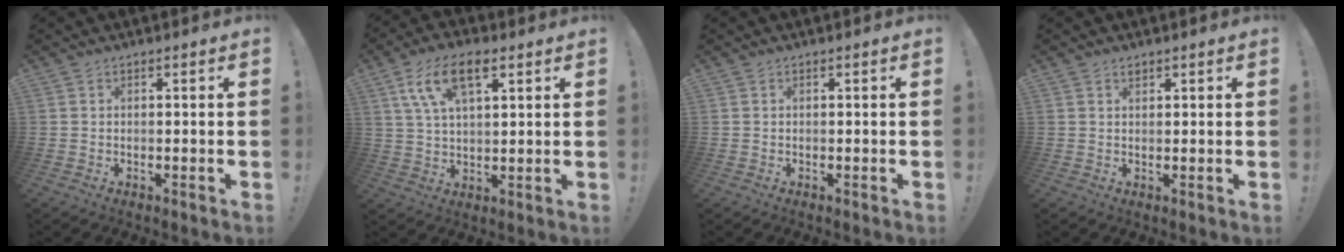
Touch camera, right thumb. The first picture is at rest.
{"total": 11.9, "force": [5.5, 5.7, 8.9], "torque": [-0.156, 0.002, 0.104]}
{"total": 0.0}
{"total": 1.2, "force": [1.1, 0.4, 0.2], "torque": [0.004, -0.002, 0.019]}